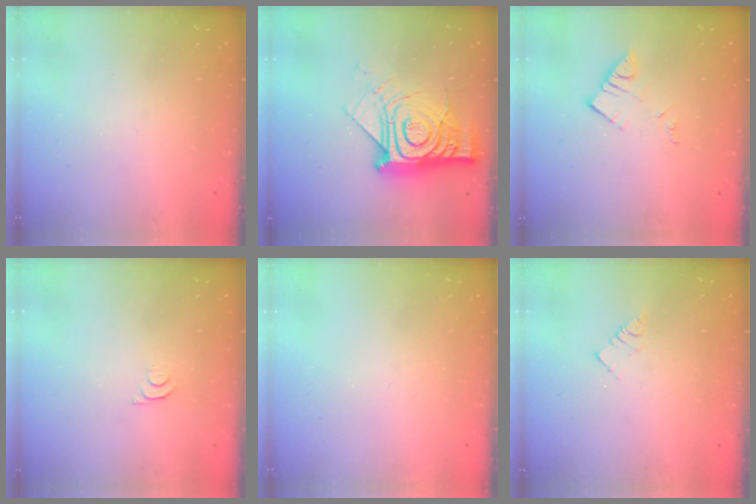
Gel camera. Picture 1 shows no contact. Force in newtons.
{"total": 17.1, "press": 17.0, "slide": 1.5}
{"total": 5.0, "press": 5.0, "slide": 0.2}
{"total": 3.2, "press": 3.2, "slide": 0.4}
{"total": 0.0}
{"total": 3.2, "press": 3.2, "slide": 0.0}